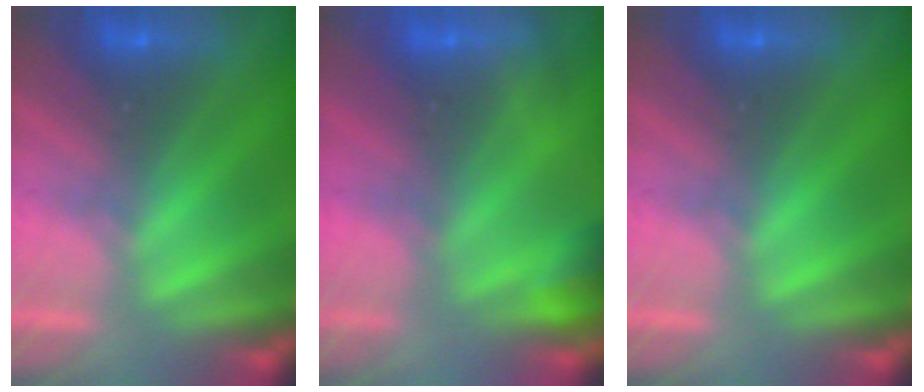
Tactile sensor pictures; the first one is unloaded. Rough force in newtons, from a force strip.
{"total": 4.8}
{"total": 0.0}